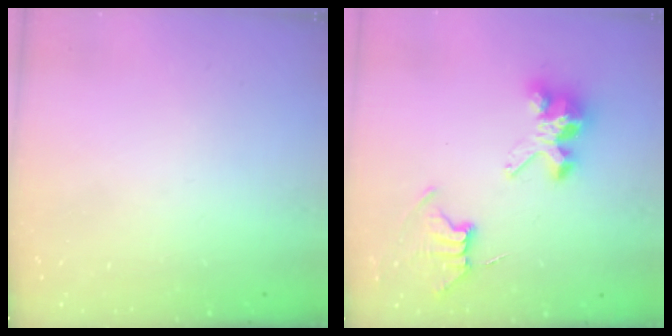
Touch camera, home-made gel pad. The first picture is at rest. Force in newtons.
{"total": 8.9, "press": 8.8, "slide": 0.7}